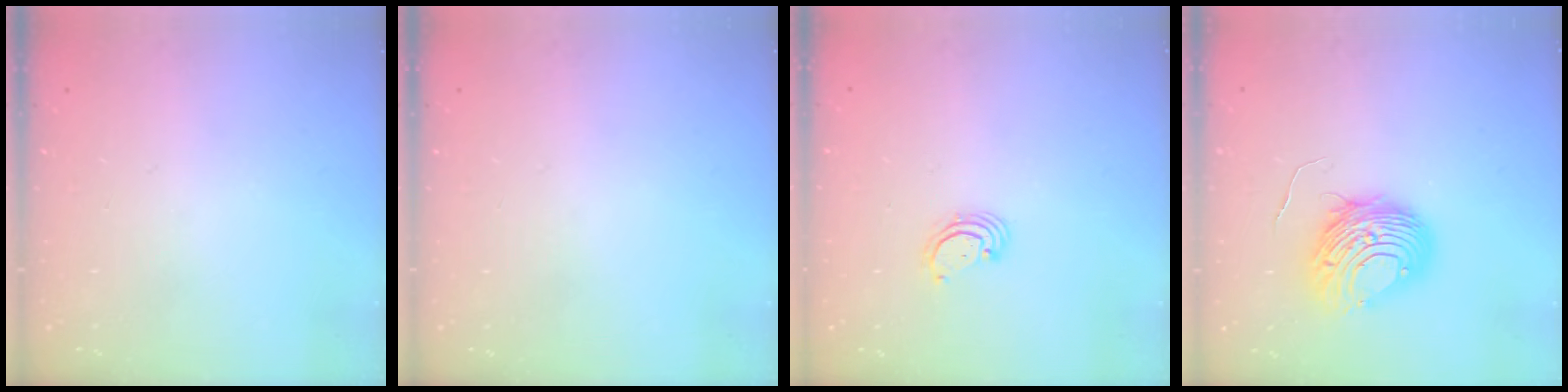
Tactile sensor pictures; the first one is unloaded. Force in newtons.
{"total": 0.0}
{"total": 2.5, "press": 2.5, "slide": 0.3}
{"total": 10.3, "press": 10.3, "slide": 1.0}